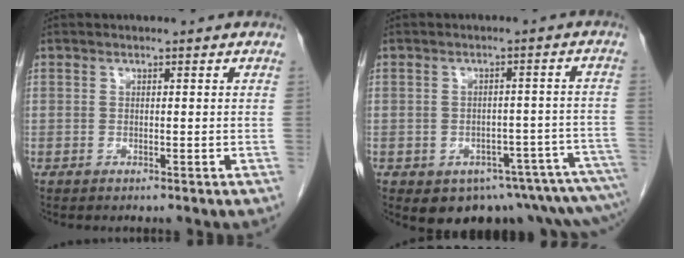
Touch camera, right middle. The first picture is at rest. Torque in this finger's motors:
{"motor_torque": [1.07, -1.07, 0.12, 0.07]}